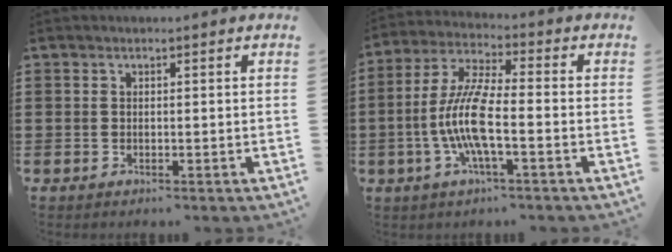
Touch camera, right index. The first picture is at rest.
{"total": 9.3, "force": [-2.3, 2.2, 8.8], "torque": [-0.202, -0.015, -0.053]}